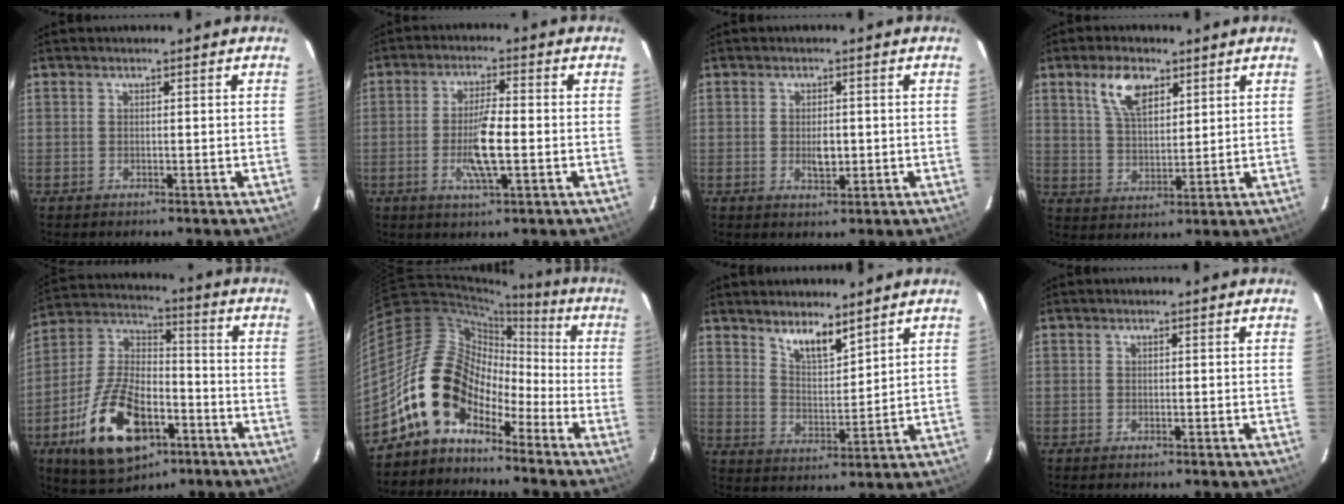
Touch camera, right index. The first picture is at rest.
{"total": 7.6, "force": [-1.8, 1.3, 7.3], "torque": [-0.140, -0.005, -0.034]}
{"total": 3.2, "force": [-0.4, 1.7, 2.7], "torque": [-0.045, -0.003, -0.004]}
{"total": 8.2, "force": [4.5, 4.1, 5.5], "torque": [-0.105, 0.012, 0.088]}
{"total": 19.6, "force": [-8.9, 10.1, 14.2], "torque": [-0.293, 0.003, -0.146]}
{"total": 12.8, "force": [-7.9, 8.0, 6.1], "torque": [-0.103, 0.027, -0.153]}
{"total": 6.9, "force": [5.4, 1.9, 3.8], "torque": [-0.062, -0.004, 0.101]}
{"total": 0.0}